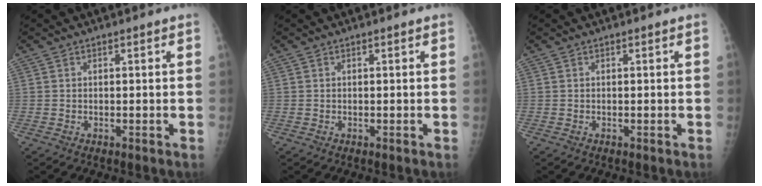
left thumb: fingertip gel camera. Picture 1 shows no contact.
{"total": 0.0}
{"total": 0.0}